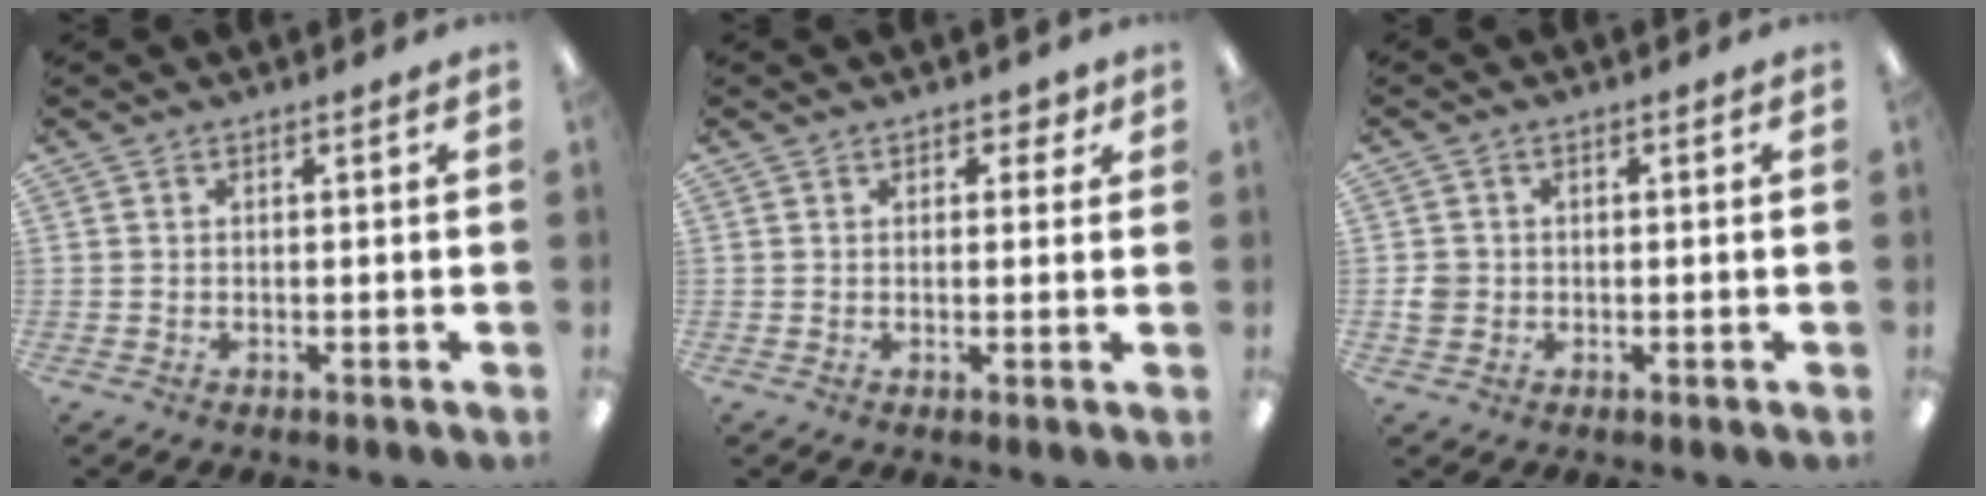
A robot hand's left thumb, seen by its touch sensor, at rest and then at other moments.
{"total": 2.6, "force": [1.4, 1.8, 1.3], "torque": [-0.010, -0.001, 0.022]}
{"total": 2.7, "force": [-0.4, 2.5, 0.9], "torque": [-0.008, 0.000, -0.008]}